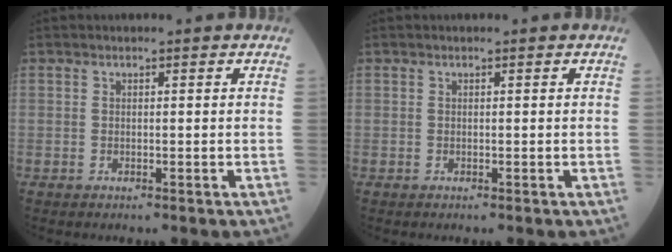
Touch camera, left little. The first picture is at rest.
{"total": 0.0}